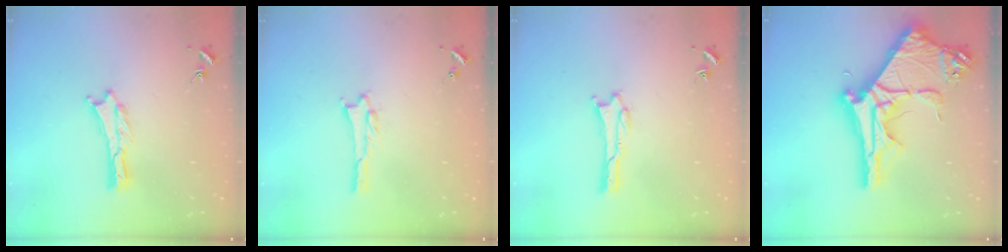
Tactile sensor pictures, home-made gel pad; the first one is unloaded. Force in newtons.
{"total": 0.5, "press": 0.5, "slide": 0.1}
{"total": 0.8, "press": 0.8, "slide": 0.2}
{"total": 11.6, "press": 11.6, "slide": 1.2}